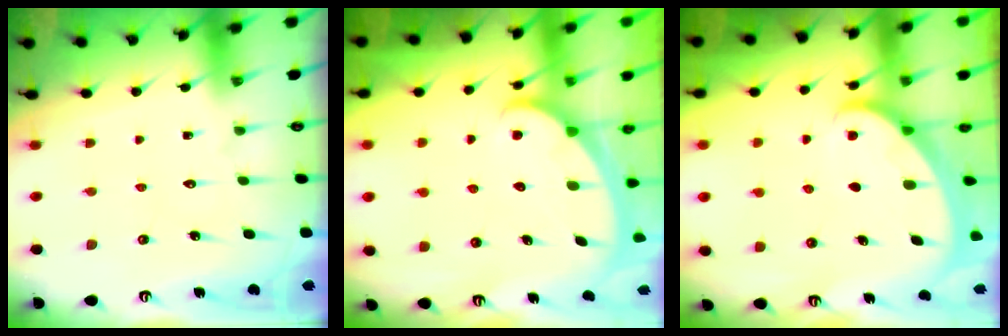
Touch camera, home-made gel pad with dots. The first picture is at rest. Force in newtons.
{"total": 1.9, "press": 1.9, "slide": 0.1}
{"total": 1.7, "press": 1.7, "slide": 0.2}